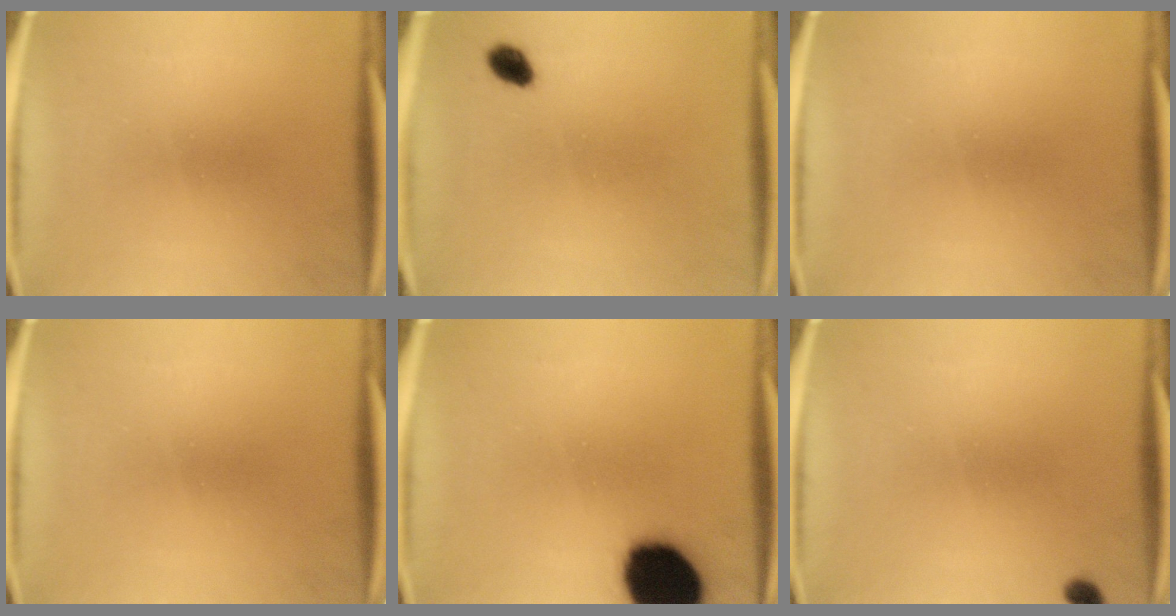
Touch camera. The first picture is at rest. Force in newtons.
{"total": 2.9}
{"total": 0.0}
{"total": 0.0}
{"total": 19.7}
{"total": 1.5}